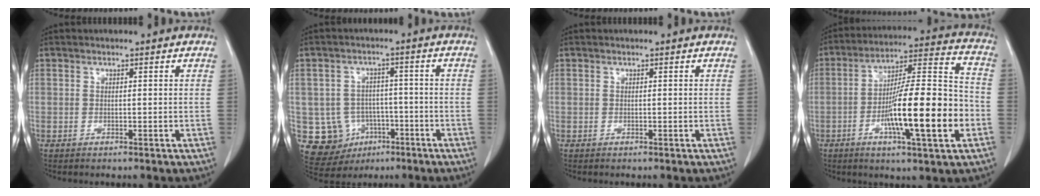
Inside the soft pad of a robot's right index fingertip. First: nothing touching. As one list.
[{"total": 9.6, "force": [-3.0, 8.9, 2.1], "torque": [-0.051, 0.021, -0.029]}, {"total": 0.0}, {"total": 18.3, "force": [-5.0, 1.8, 17.5], "torque": [-0.289, 0.001, -0.077]}]